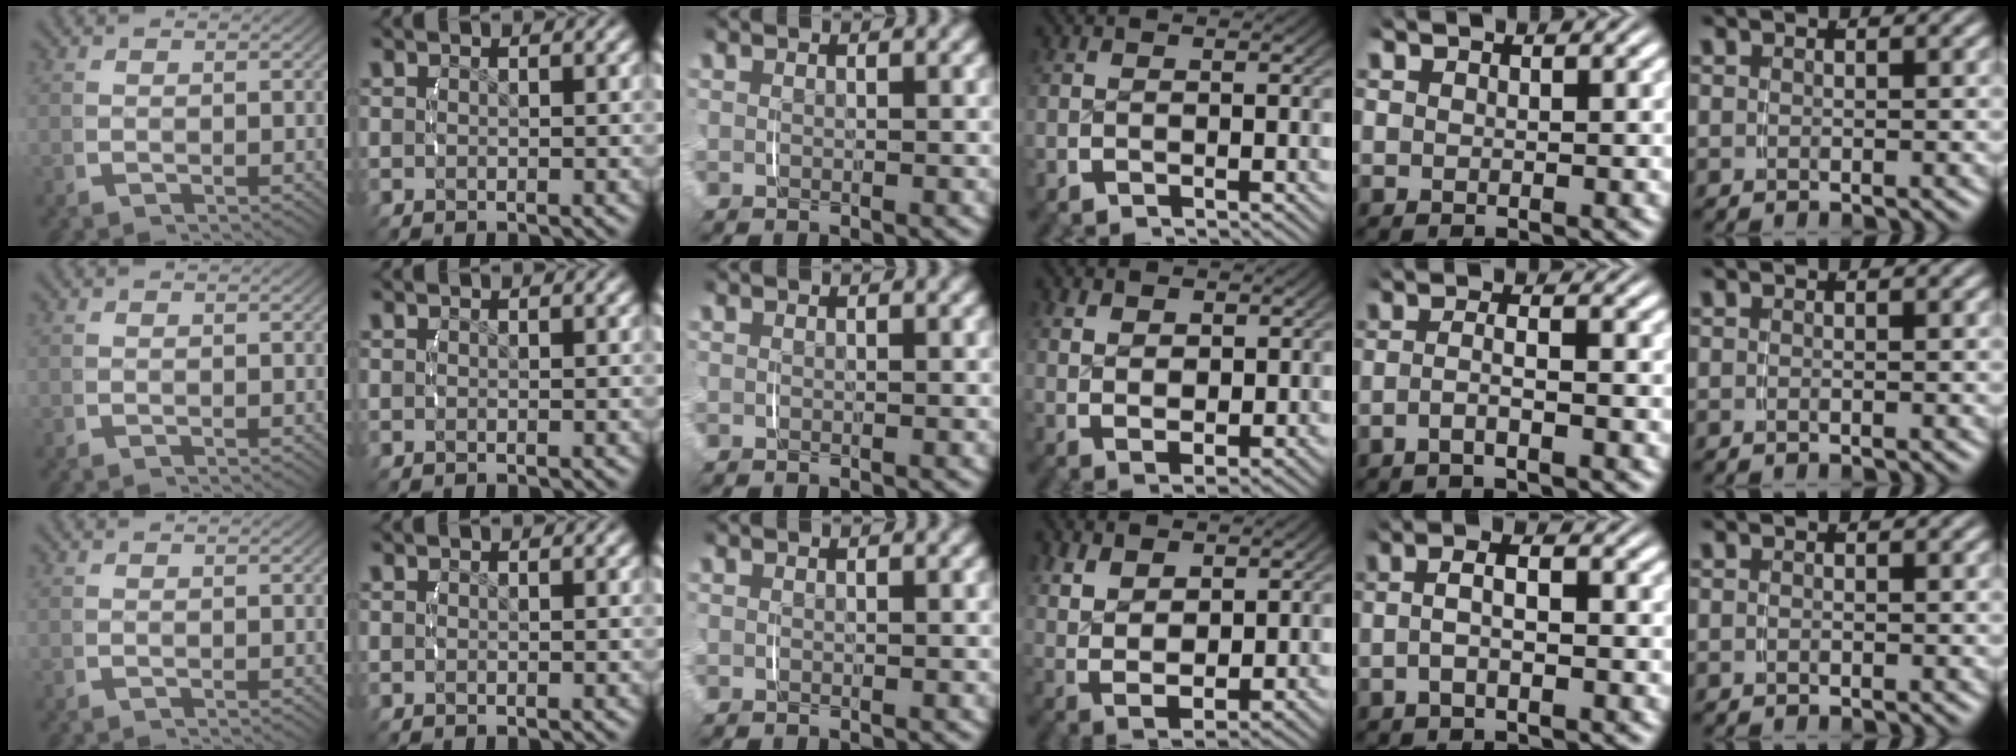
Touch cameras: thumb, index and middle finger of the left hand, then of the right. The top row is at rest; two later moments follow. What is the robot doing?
{"motion": "lift_and_place", "object": "scarf"}